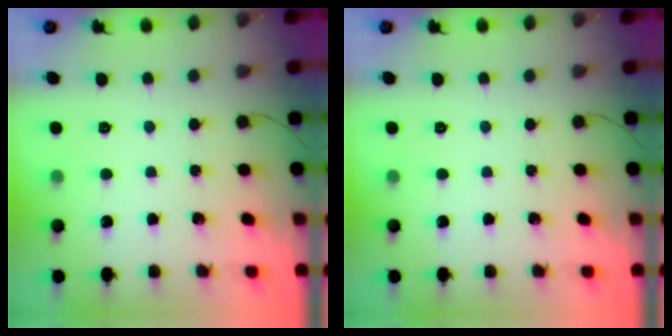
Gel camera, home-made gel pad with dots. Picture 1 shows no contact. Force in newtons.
{"total": 0.0}